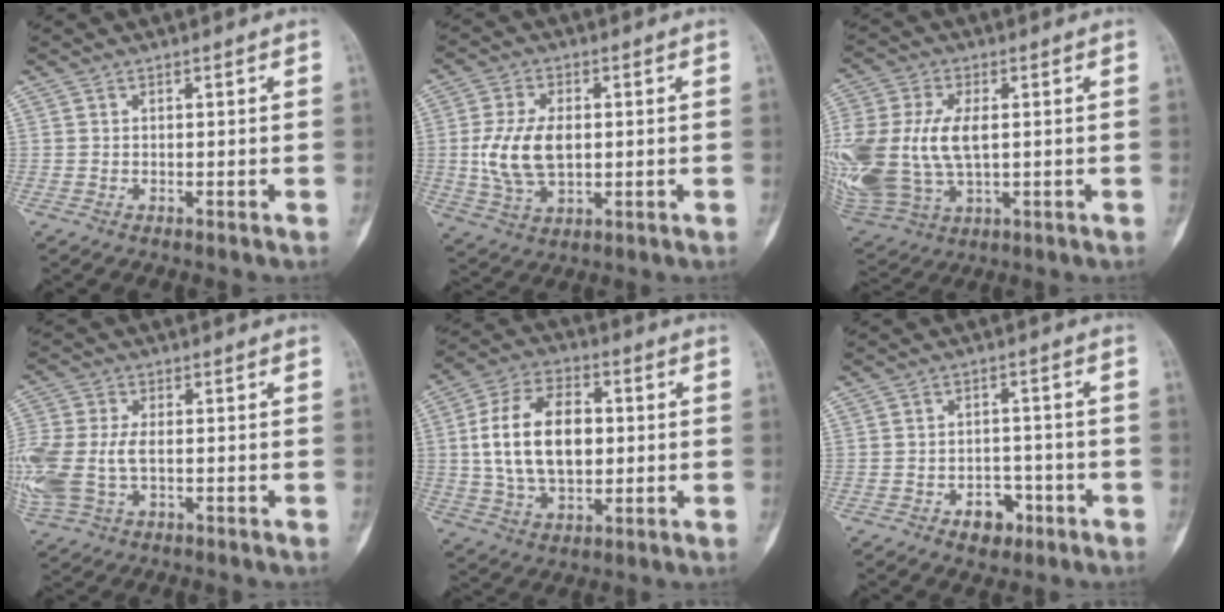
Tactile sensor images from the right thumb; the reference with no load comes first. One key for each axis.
{"total": 10.7, "fx": 0.2, "fy": 6.4, "fz": 8.6, "tx": -0.170, "ty": -0.002, "tz": 0.012}
{"total": 22.7, "fx": 0.8, "fy": 14.0, "fz": 17.9, "tx": -0.440, "ty": -0.005, "tz": 0.036}
{"total": 14.5, "fx": -1.5, "fy": 9.1, "fz": 11.2, "tx": -0.307, "ty": -0.002, "tz": -0.017}
{"total": 16.5, "fx": 1.4, "fy": 10.1, "fz": 13.0, "tx": -0.217, "ty": 0.008, "tz": 0.024}
{"total": 5.3, "fx": -2.8, "fy": 3.6, "fz": 2.7, "tx": -0.013, "ty": 0.026, "tz": -0.036}